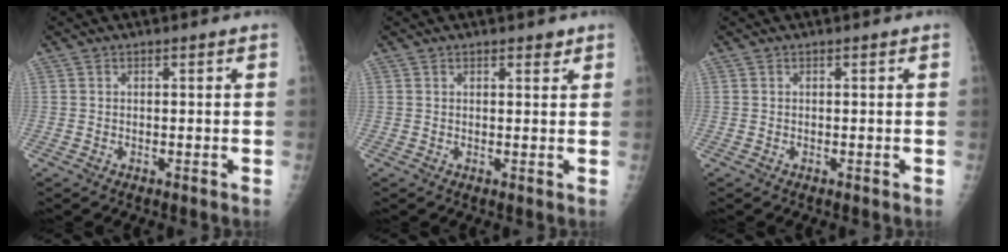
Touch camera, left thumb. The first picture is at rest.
{"total": 1.8, "force": [1.3, 0.8, 1.1], "torque": [-0.004, -0.006, 0.015]}
{"total": 0.0}